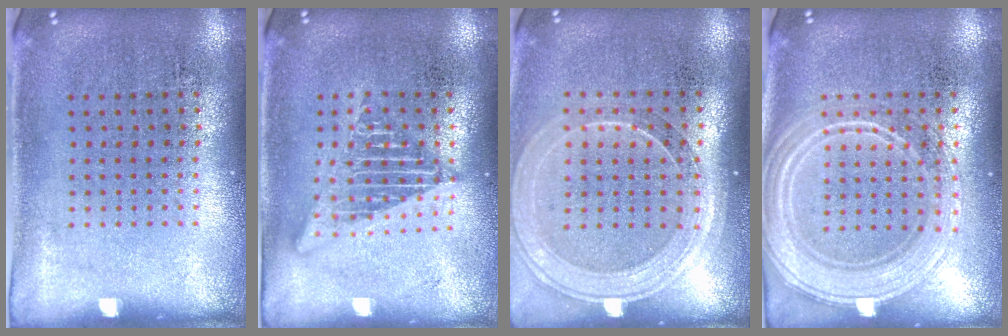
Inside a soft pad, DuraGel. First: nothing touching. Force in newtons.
{"total": 2.6, "press": 2.6, "slide": 0.3}
{"total": 1.7, "press": 1.5, "slide": 0.6}
{"total": 2.3, "press": 2.3, "slide": 0.4}